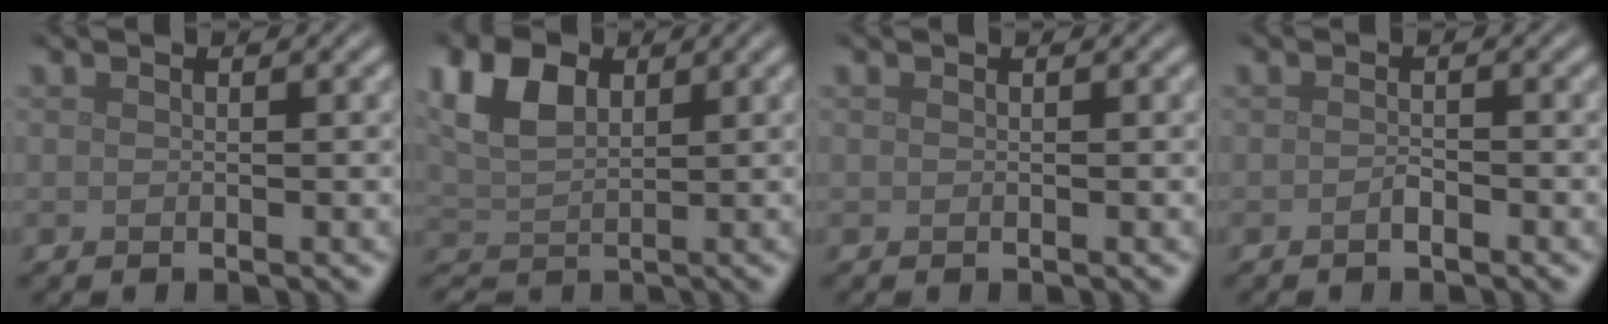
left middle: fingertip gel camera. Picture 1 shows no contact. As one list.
[{"total": 4.6, "force": [2.0, 2.9, 2.9], "torque": [-0.062, 0.006, 0.037]}, {"total": 0.0}, {"total": 0.8, "force": [-0.5, 0.2, 0.6], "torque": [-0.012, 0.001, -0.009]}]